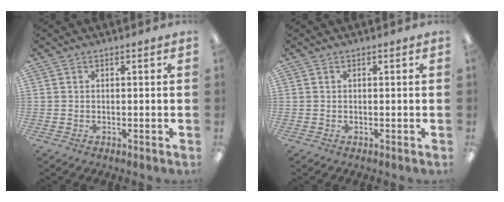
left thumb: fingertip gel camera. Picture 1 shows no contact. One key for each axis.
{"total": 0.0}